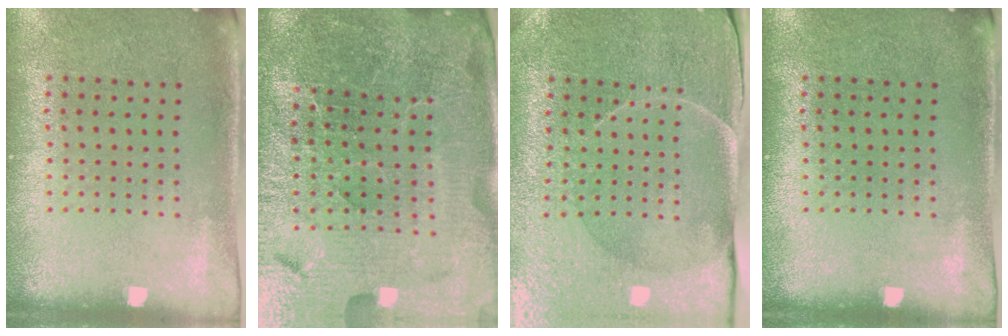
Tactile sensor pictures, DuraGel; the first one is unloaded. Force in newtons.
{"total": 6.6, "press": 5.9, "slide": 3.0}
{"total": 3.5, "press": 3.5, "slide": 0.5}
{"total": 0.0}